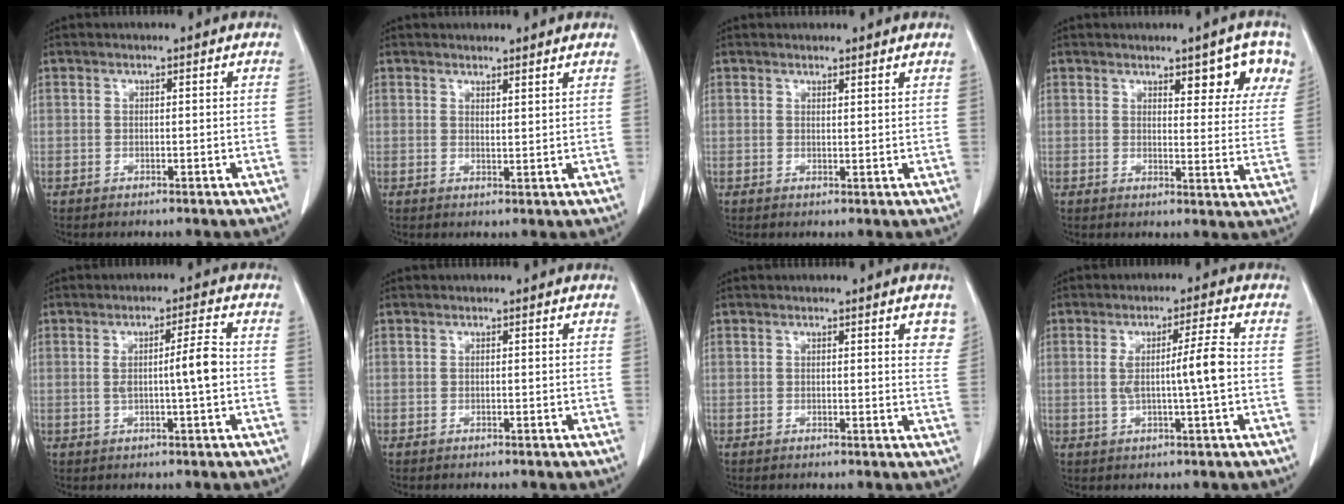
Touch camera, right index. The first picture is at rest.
{"total": 2.4, "force": [2.3, 0.2, 0.6], "torque": [-0.012, -0.012, 0.028]}
{"total": 1.7, "force": [1.7, 0.1, 0.4], "torque": [-0.014, -0.008, 0.020]}
{"total": 8.6, "force": [5.6, 2.4, 6.1], "torque": [-0.067, -0.003, 0.059]}
{"total": 4.9, "force": [-0.1, 0.0, 4.9], "torque": [-0.081, 0.004, -0.002]}
{"total": 0.0}
{"total": 3.2, "force": [1.8, 0.7, 2.6], "torque": [-0.024, -0.005, 0.014]}
{"total": 6.1, "force": [-0.1, -0.6, 6.1], "torque": [-0.102, 0.001, 0.001]}